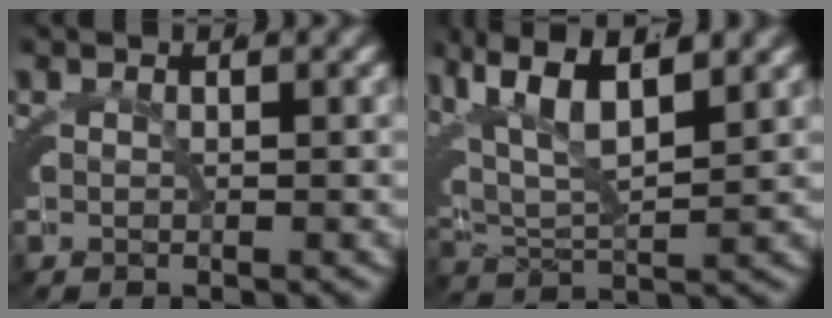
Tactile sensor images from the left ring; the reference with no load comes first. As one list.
[{"total": 8.3, "force": [3.1, 5.7, 5.2], "torque": [-0.135, -0.007, 0.049]}]